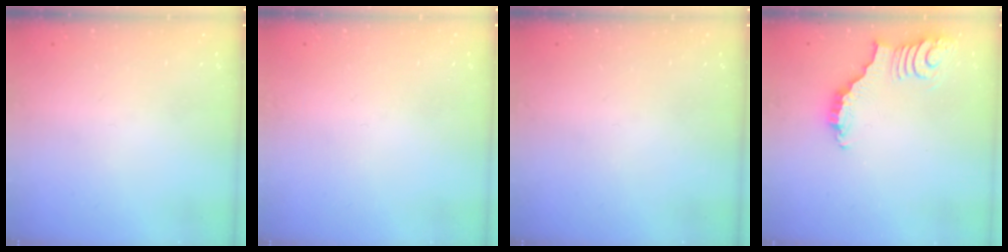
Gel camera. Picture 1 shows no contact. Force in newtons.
{"total": 0.0}
{"total": 0.0}
{"total": 3.8, "press": 3.7, "slide": 0.5}